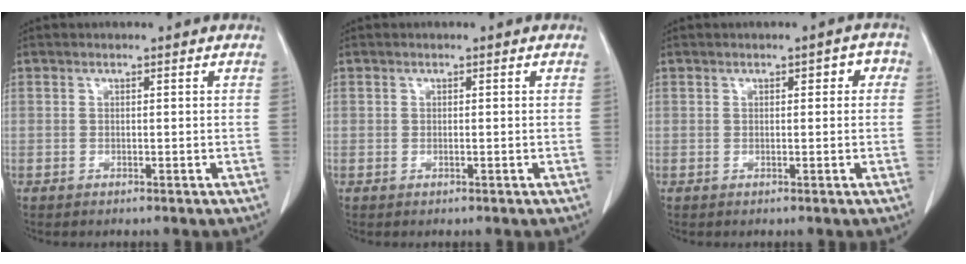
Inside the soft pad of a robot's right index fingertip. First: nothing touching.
{"total": 0.7, "force": [-0.2, 0.4, 0.5], "torque": [-0.017, 0.005, 0.000]}
{"total": 3.1, "force": [0.6, 1.5, 2.6], "torque": [-0.037, 0.028, 0.007]}